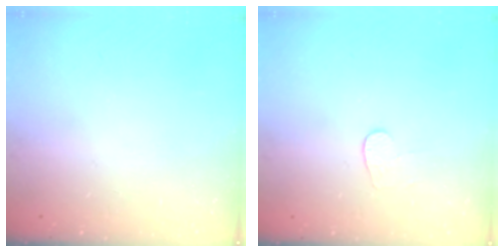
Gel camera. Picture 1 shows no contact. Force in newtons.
{"total": 3.8, "press": 3.8, "slide": 0.3}